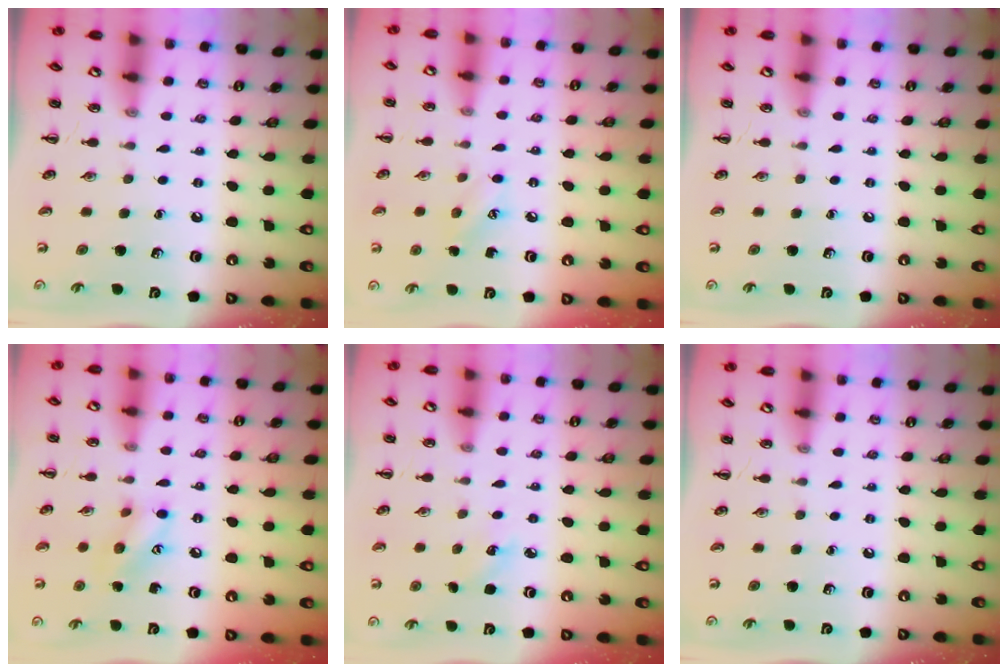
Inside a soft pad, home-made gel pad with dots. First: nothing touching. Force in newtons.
{"total": 5.8, "press": 5.6, "slide": 1.5}
{"total": 0.0}
{"total": 9.2, "press": 9.2, "slide": 0.4}
{"total": 3.9, "press": 3.7, "slide": 1.1}
{"total": 0.0}